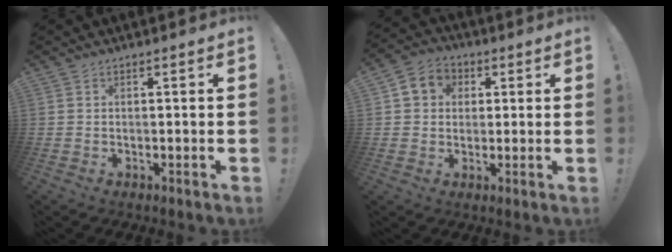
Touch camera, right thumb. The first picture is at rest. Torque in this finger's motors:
{"motor_torque": [0.07, 0.07, 0.06, -0.06, 0.00]}